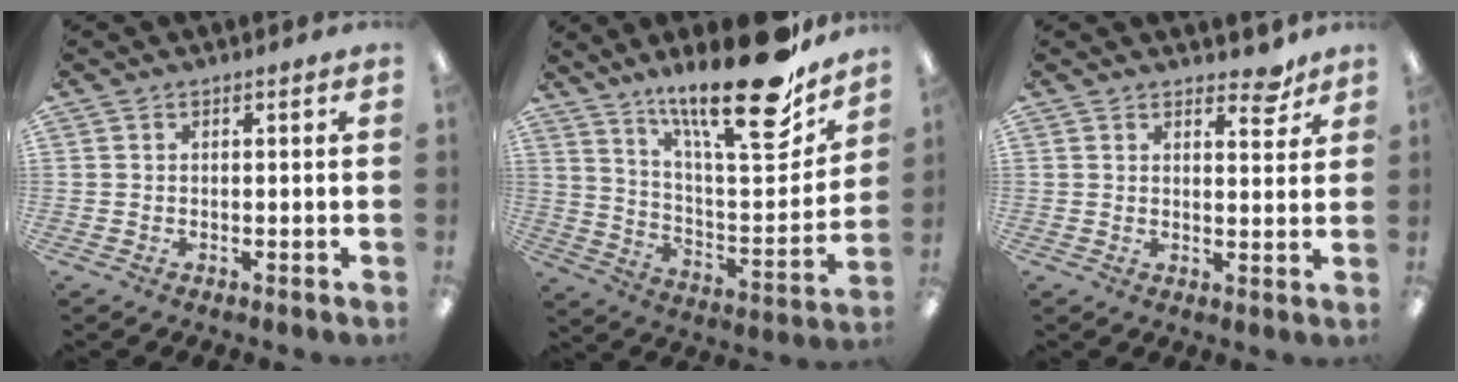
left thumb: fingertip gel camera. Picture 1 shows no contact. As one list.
[{"total": 23.3, "force": [18.0, 4.5, 14.2], "torque": [-0.218, -0.127, 0.287]}, {"total": 4.8, "force": [3.8, 2.0, 2.1], "torque": [-0.010, -0.024, 0.062]}]